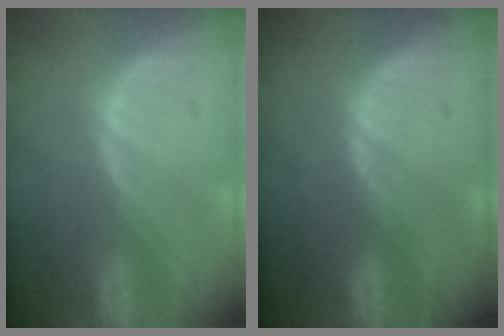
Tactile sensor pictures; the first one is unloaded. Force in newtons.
{"total": 0.5, "press": 0.5, "slide": 0.1}